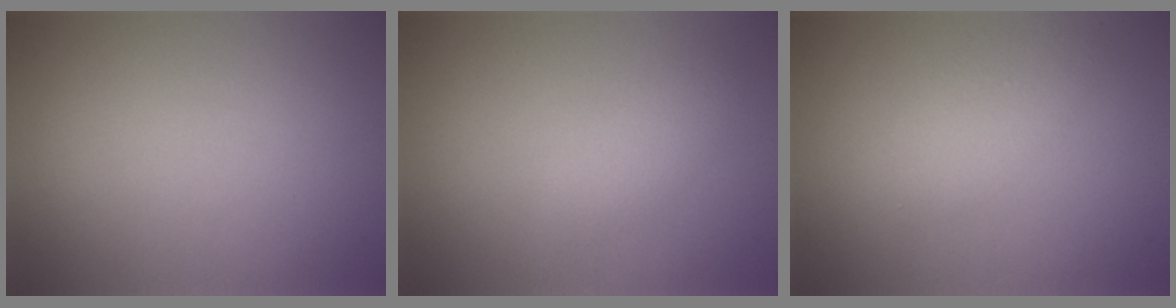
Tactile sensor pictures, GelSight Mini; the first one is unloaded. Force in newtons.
{"total": 1.8, "press": 1.8, "slide": 0.1}
{"total": 2.9, "press": 2.9, "slide": 0.2}